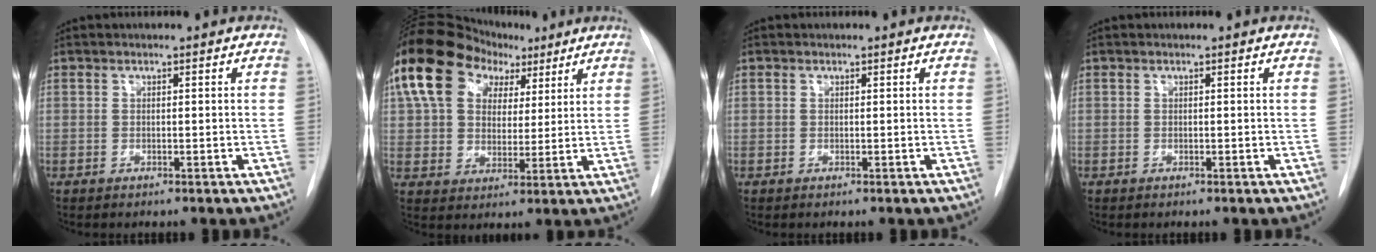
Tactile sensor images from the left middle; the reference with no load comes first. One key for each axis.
{"total": 15.0, "fx": 8.0, "fy": 10.0, "fz": 7.8, "tx": -0.156, "ty": 0.052, "tz": 0.141}
{"total": 0.7, "fx": -0.1, "fy": -0.4, "fz": -0.6, "tx": 0.017, "ty": -0.004, "tz": -0.003}
{"total": 0.0}